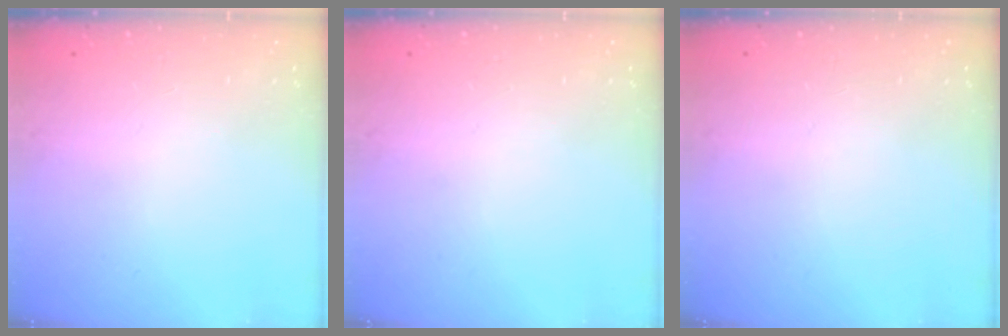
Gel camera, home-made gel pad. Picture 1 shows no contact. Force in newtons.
{"total": 0.0}
{"total": 0.0}